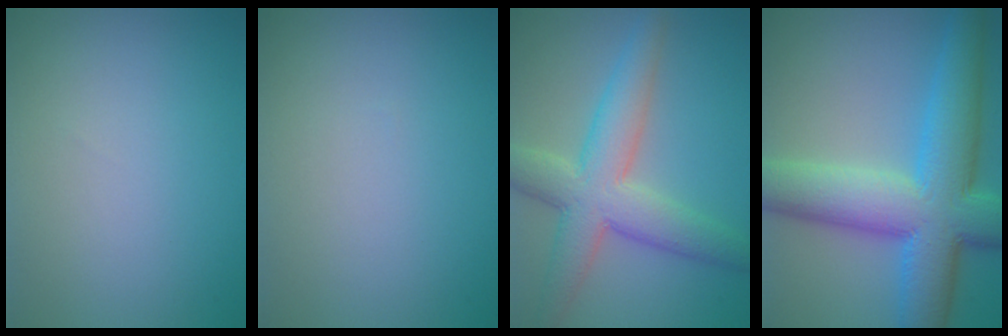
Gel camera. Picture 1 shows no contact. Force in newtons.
{"total": 0.0}
{"total": 7.0, "press": 7.0, "slide": 0.2}
{"total": 11.4, "press": 11.4, "slide": 0.1}